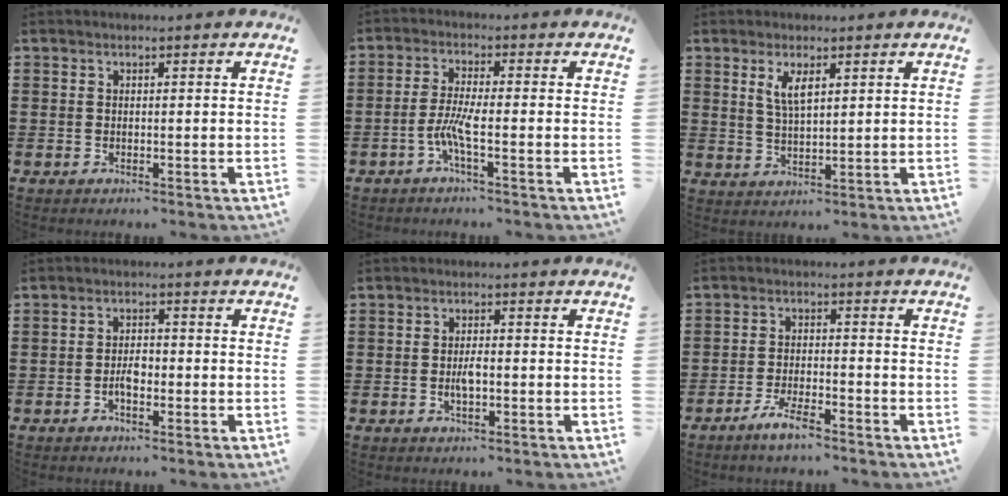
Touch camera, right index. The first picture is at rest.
{"total": 4.6, "force": [-1.9, 0.4, 4.1], "torque": [-0.099, -0.011, -0.045]}
{"total": 3.8, "force": [1.9, 1.4, 3.1], "torque": [-0.065, 0.005, 0.032]}
{"total": 2.6, "force": [-1.0, 1.1, 2.1], "torque": [-0.047, 0.003, -0.021]}
{"total": 2.5, "force": [-0.5, 0.9, 2.3], "torque": [-0.042, 0.003, -0.010]}
{"total": 4.0, "force": [-3.2, 0.7, 2.4], "torque": [-0.053, 0.001, -0.063]}